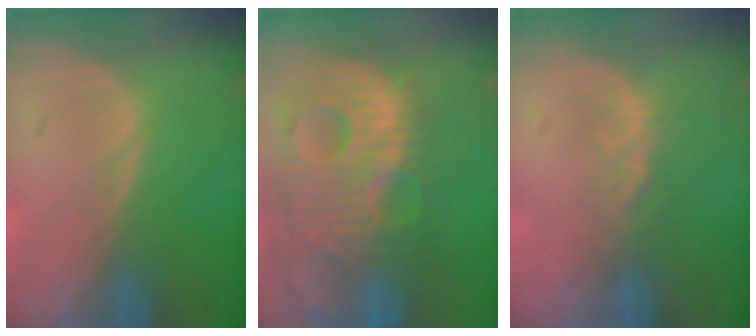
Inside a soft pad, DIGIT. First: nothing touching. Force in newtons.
{"total": 13.8, "press": 11.9, "slide": 7.1}
{"total": 2.6, "press": 2.1, "slide": 1.5}